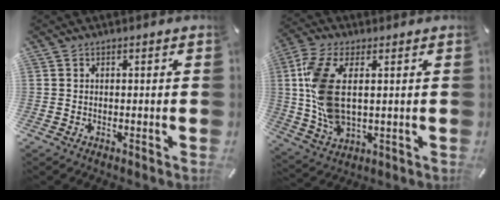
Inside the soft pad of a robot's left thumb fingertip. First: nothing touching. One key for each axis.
{"total": 11.9, "fx": 1.9, "fy": 6.2, "fz": 10.0, "tx": -0.231, "ty": -0.009, "tz": 0.035}